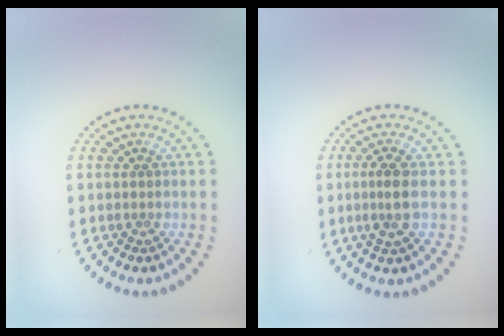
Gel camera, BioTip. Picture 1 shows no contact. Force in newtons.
{"total": 2.5, "press": 2.3, "slide": 1.1}